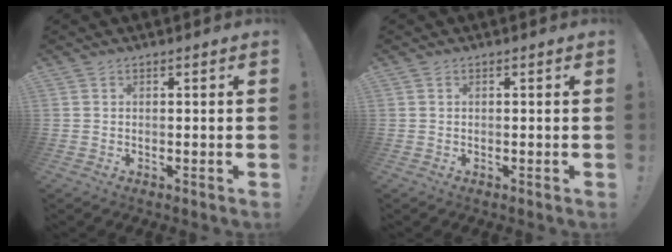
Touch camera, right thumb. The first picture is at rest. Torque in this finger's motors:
{"motor_torque": [-0.04, 0.18, -0.05, 0.13, 0.00]}